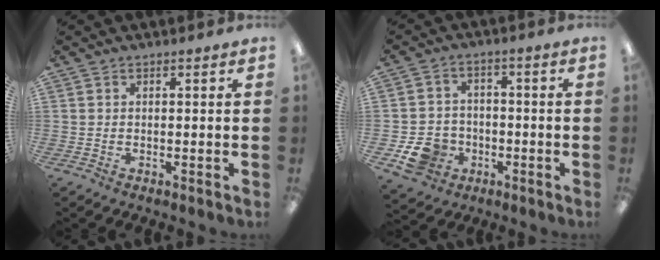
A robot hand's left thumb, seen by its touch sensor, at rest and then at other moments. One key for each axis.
{"total": 9.1, "fx": -4.0, "fy": 7.5, "fz": 3.4, "tx": -0.077, "ty": 0.028, "tz": -0.069}